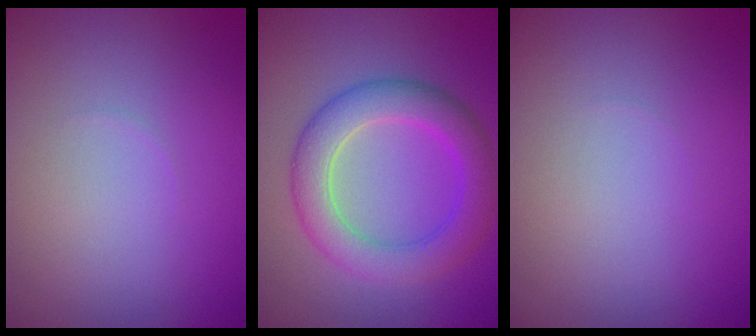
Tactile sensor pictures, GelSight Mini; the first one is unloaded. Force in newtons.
{"total": 5.4, "press": 5.4, "slide": 0.1}
{"total": 0.0}